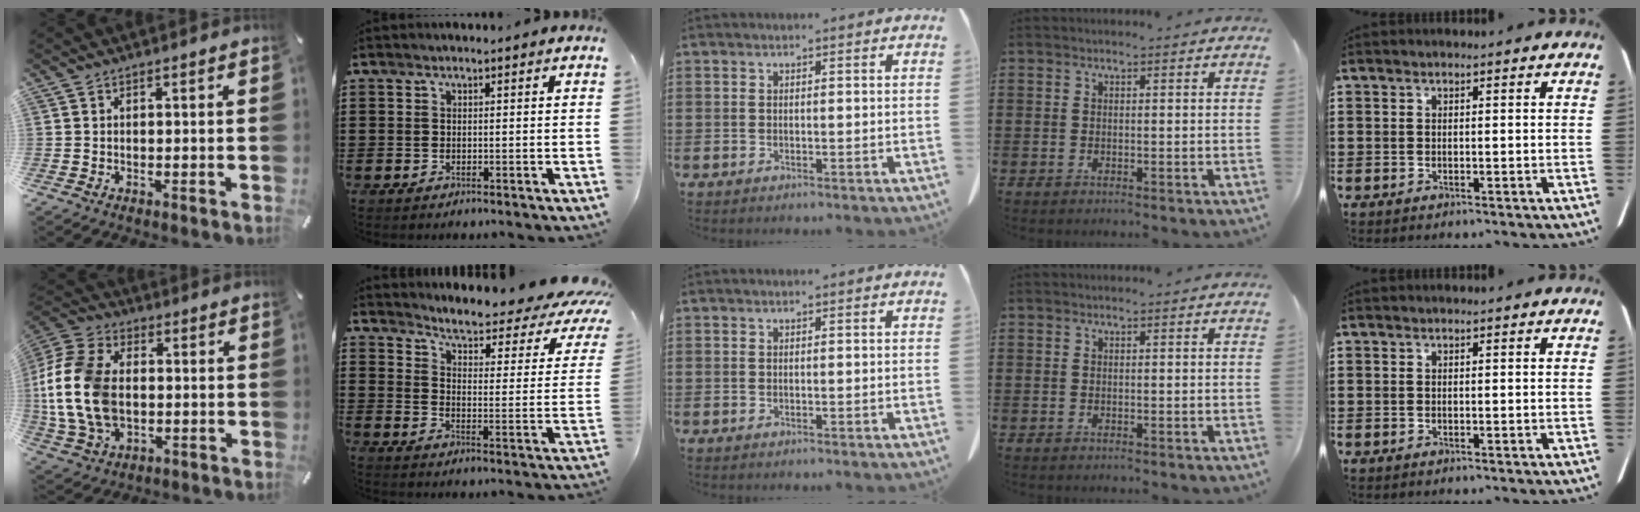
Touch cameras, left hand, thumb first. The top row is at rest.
{"thumb": {"total": 18.4, "force": [-1.0, 13.1, 13.0], "torque": [-0.305, 0.002, -0.019]}, "index": {"total": 4.7, "force": [3.6, 0.6, 3.0], "torque": [-0.077, -0.030, 0.052]}}